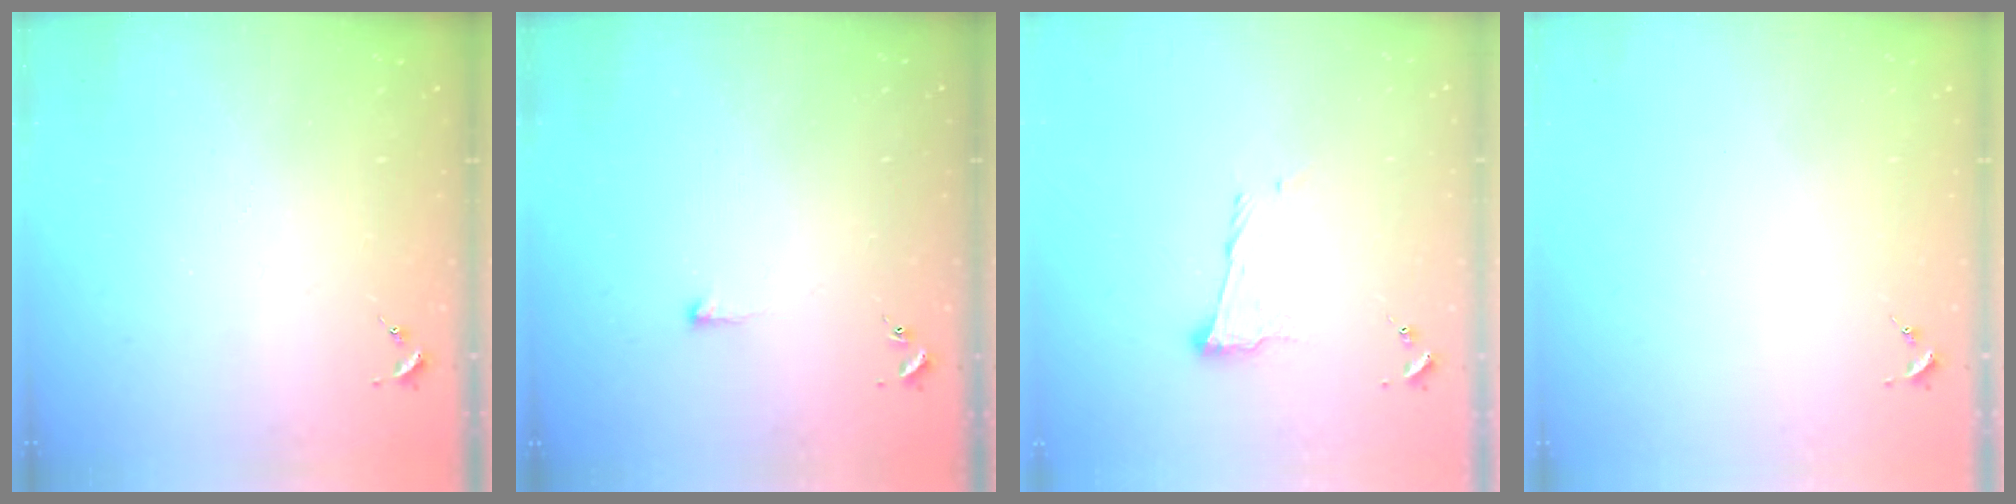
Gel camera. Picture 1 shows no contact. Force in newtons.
{"total": 3.3, "press": 3.3, "slide": 0.5}
{"total": 11.1, "press": 11.0, "slide": 0.7}
{"total": 0.0}